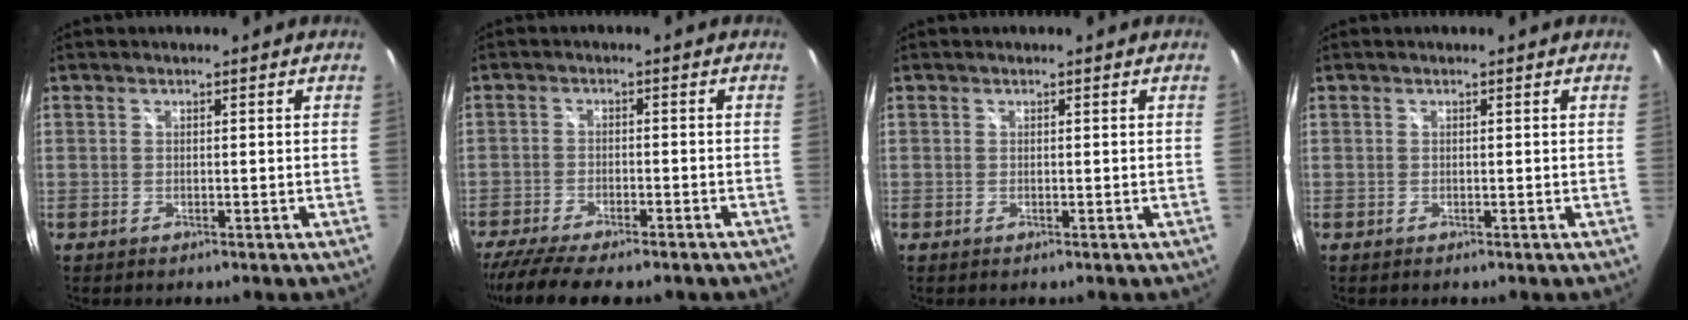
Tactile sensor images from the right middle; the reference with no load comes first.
{"total": 12.2, "force": [-10.1, 2.5, 6.4], "torque": [-0.142, -0.039, -0.161]}
{"total": 0.0}
{"total": 0.0}